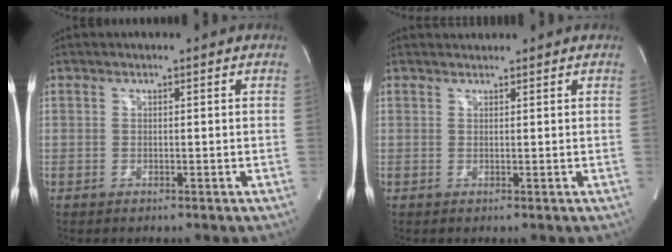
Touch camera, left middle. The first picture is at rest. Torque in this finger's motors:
{"motor_torque": [0.06, 0.02, -0.13, -0.02]}